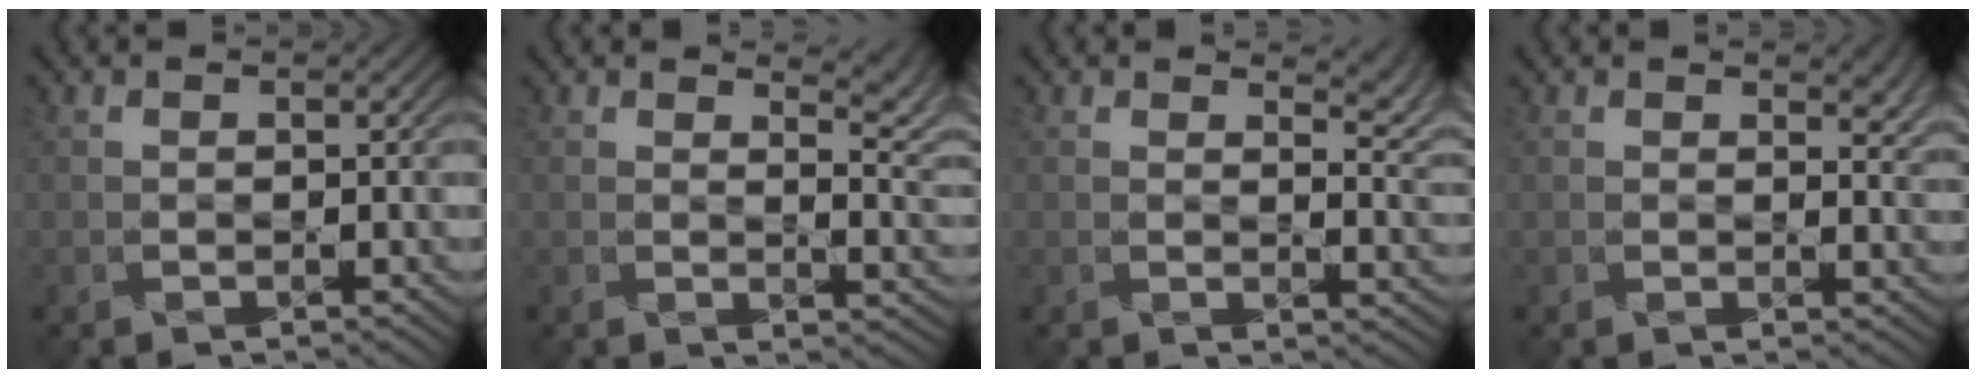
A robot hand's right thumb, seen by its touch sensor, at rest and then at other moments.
{"total": 5.0, "force": [3.6, 1.5, 3.1], "torque": [-0.041, 0.000, 0.054]}
{"total": 4.5, "force": [3.2, 1.5, 2.7], "torque": [-0.034, -0.003, 0.047]}
{"total": 2.9, "force": [1.7, 1.4, 1.9], "torque": [-0.030, -0.006, 0.028]}